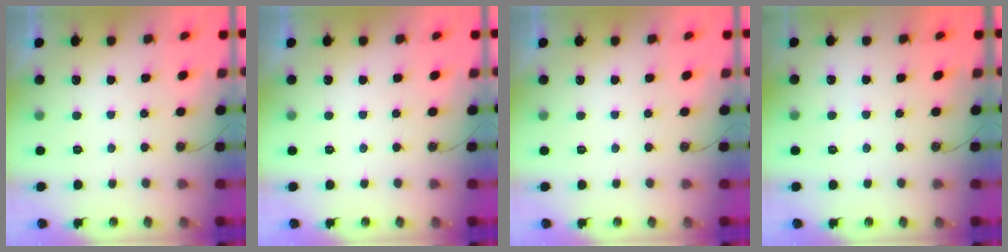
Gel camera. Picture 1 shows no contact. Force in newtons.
{"total": 0.0}
{"total": 0.0}
{"total": 4.2, "press": 4.2, "slide": 0.6}